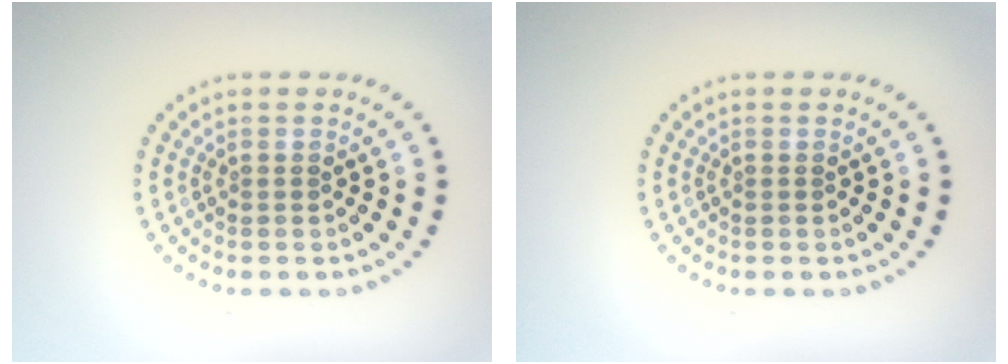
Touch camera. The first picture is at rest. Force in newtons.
{"total": 0.0}